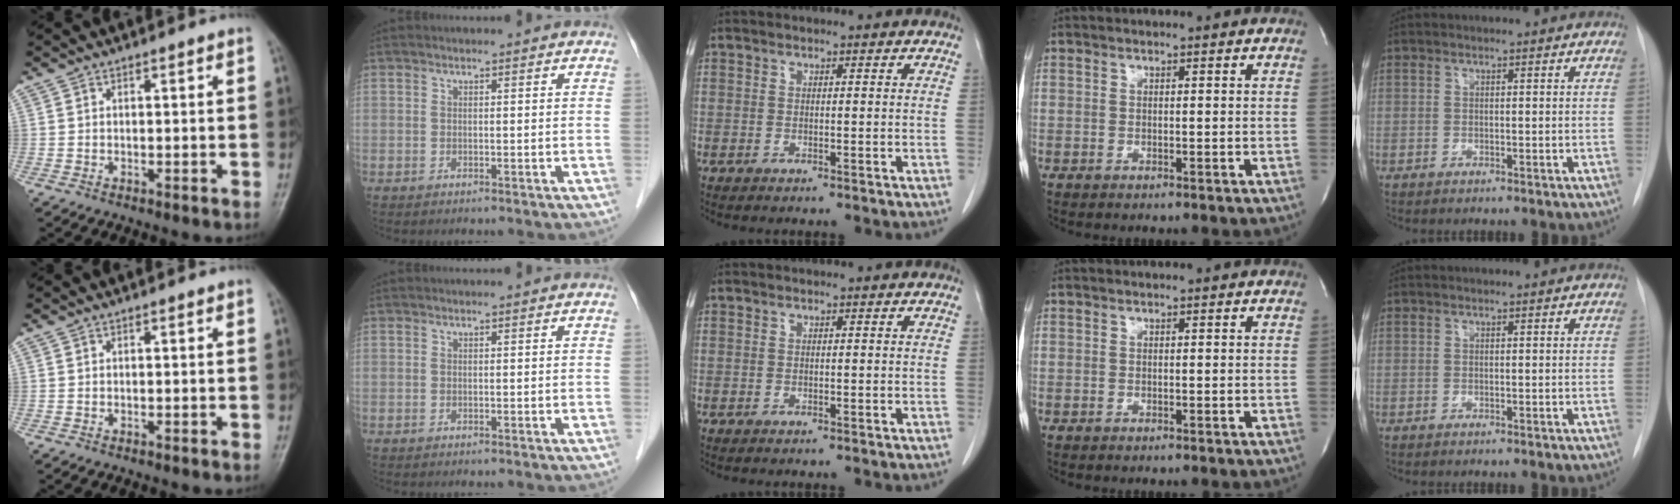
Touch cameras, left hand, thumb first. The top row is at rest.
{}